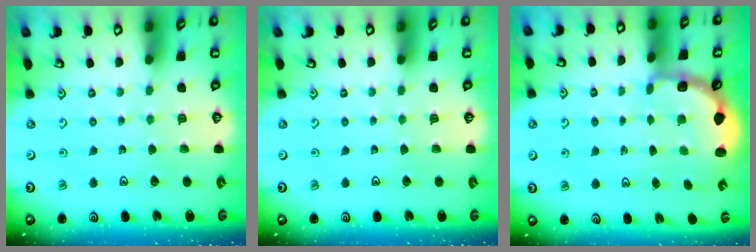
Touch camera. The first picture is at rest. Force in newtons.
{"total": 0.0}
{"total": 2.8, "press": 2.5, "slide": 1.4}